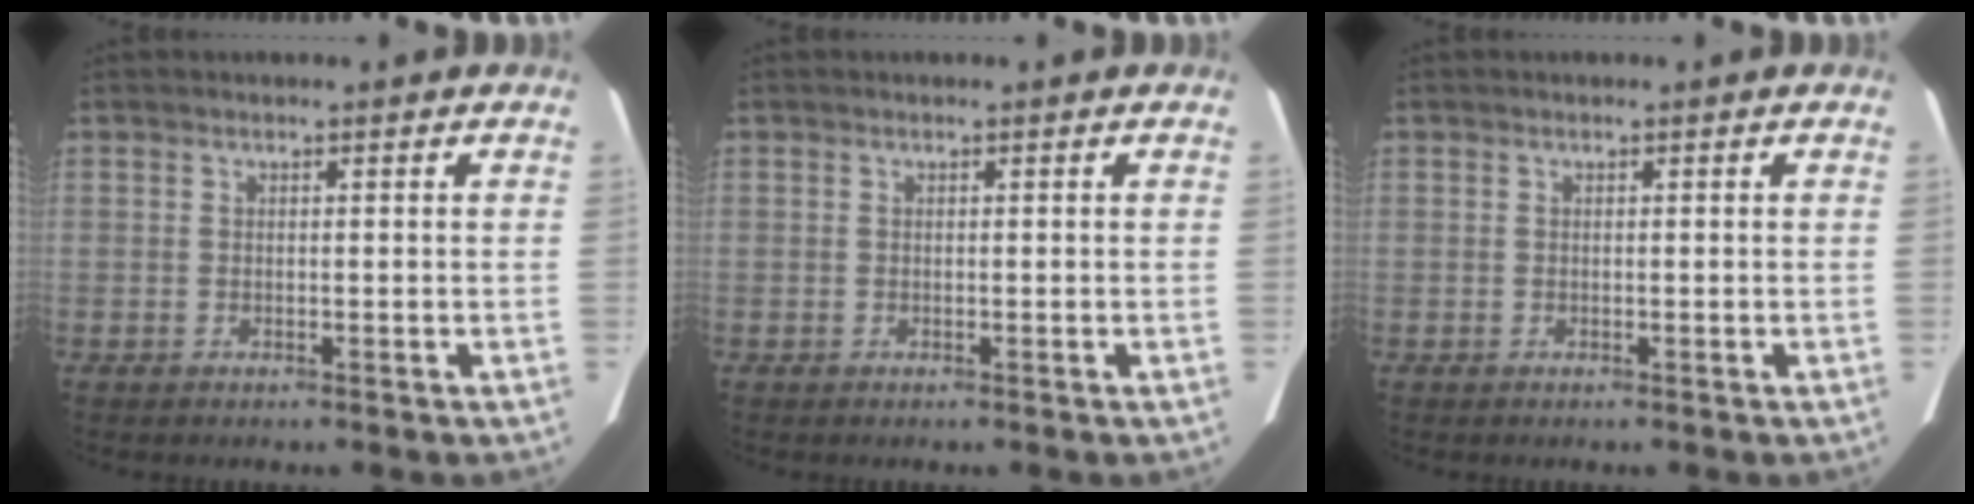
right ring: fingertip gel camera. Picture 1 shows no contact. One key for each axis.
{"total": 0.0}
{"total": 0.0}